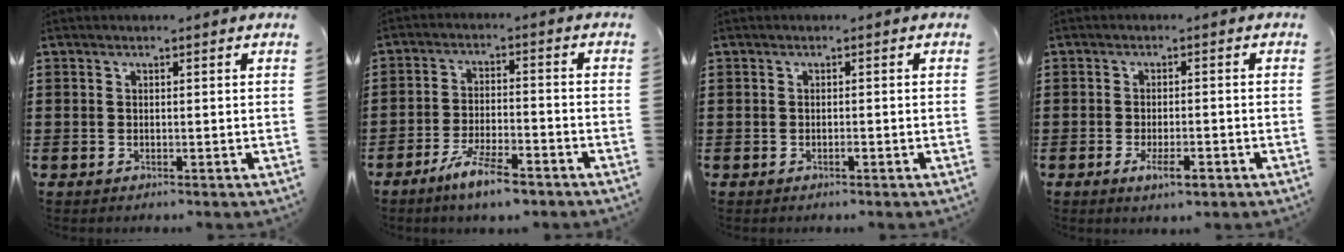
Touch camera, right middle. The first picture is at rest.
{"total": 6.7, "force": [-5.1, 1.2, 4.2], "torque": [-0.092, -0.006, -0.095]}
{"total": 0.6, "force": [-0.4, 0.1, 0.5], "torque": [-0.010, -0.002, -0.007]}
{"total": 3.5, "force": [-1.8, 1.2, 2.8], "torque": [-0.051, -0.001, -0.033]}